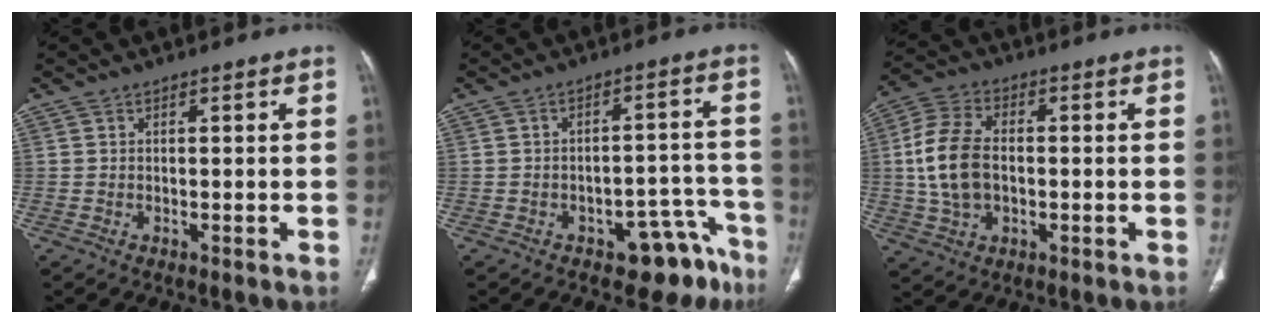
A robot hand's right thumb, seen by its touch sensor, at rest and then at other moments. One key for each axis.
{"total": 9.8, "fx": -6.5, "fy": 5.4, "fz": 4.9, "tx": -0.014, "ty": 0.069, "tz": -0.082}
{"total": 12.1, "fx": -0.1, "fy": 7.8, "fz": 9.2, "tx": -0.185, "ty": 0.015, "tz": -0.001}